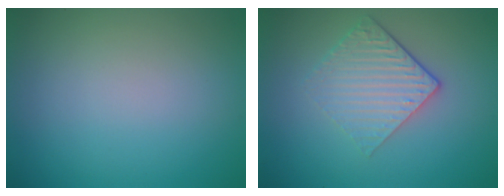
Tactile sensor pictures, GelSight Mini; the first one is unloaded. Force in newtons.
{"total": 3.8, "press": 2.8, "slide": 2.6}